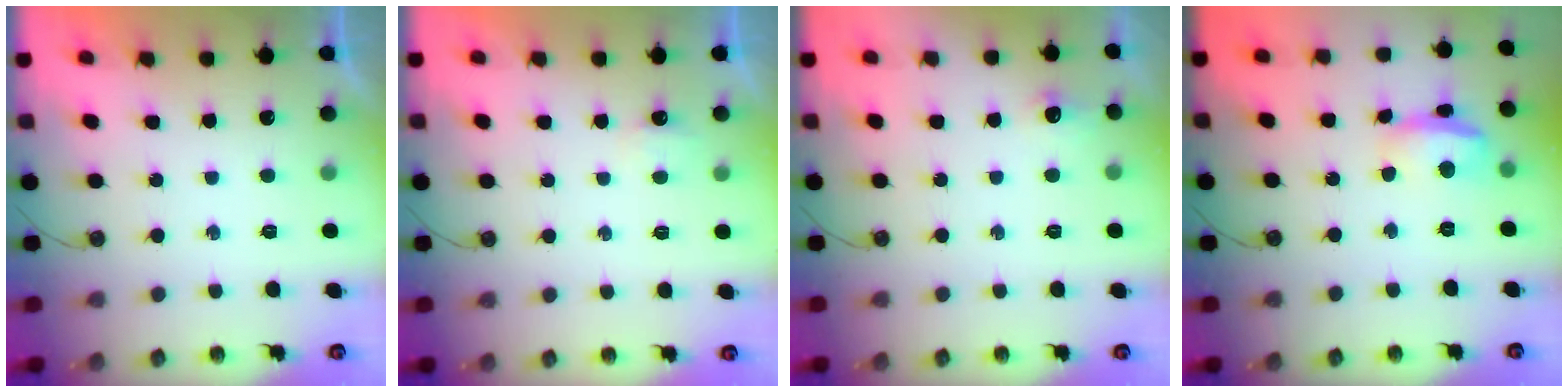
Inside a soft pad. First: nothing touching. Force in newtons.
{"total": 2.6, "press": 2.6, "slide": 0.4}
{"total": 6.1, "press": 6.0, "slide": 1.0}
{"total": 9.2, "press": 9.1, "slide": 1.4}